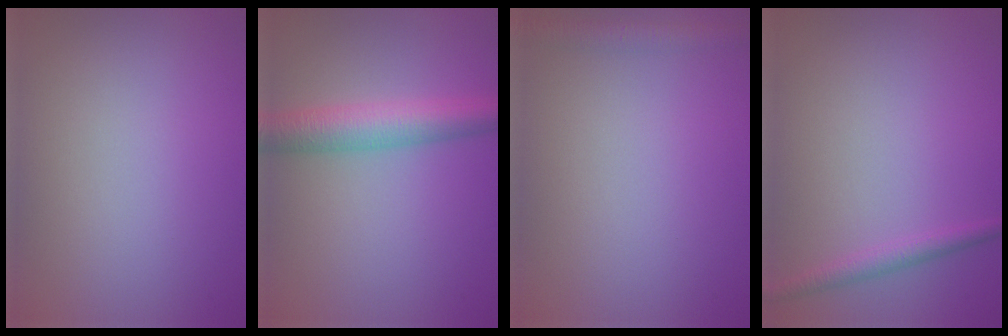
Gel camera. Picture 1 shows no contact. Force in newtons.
{"total": 4.6, "press": 4.6, "slide": 0.1}
{"total": 1.8, "press": 1.8, "slide": 0.1}
{"total": 1.5, "press": 1.5, "slide": 0.1}